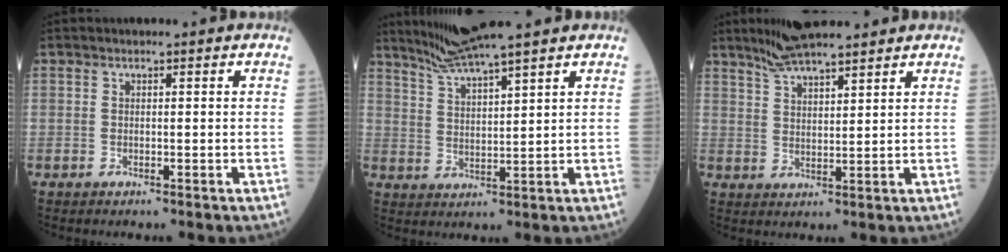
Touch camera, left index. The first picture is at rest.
{"total": 6.9, "force": [6.1, -1.2, 3.1], "torque": [-0.071, 0.001, 0.123]}
{"total": 7.3, "force": [6.3, 0.9, 3.7], "torque": [-0.073, 0.020, 0.117]}